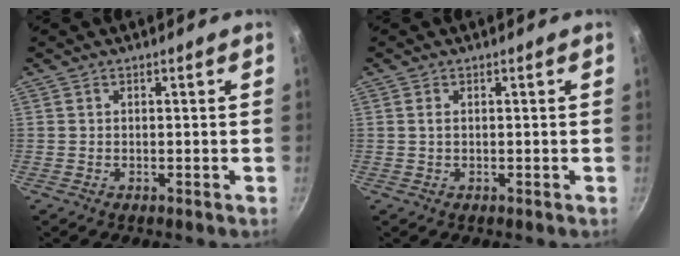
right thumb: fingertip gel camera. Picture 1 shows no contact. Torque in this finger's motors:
{"motor_torque": [-0.18, 0.23, 0.34, 0.17, -0.01]}